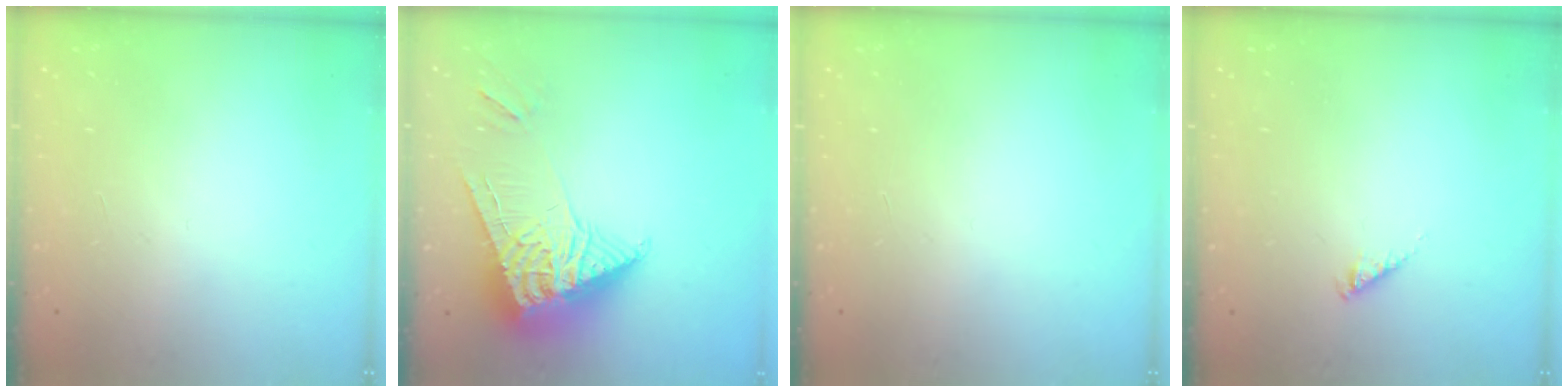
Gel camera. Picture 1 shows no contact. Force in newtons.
{"total": 12.2, "press": 12.1, "slide": 1.9}
{"total": 0.0}
{"total": 2.4, "press": 2.4, "slide": 0.3}